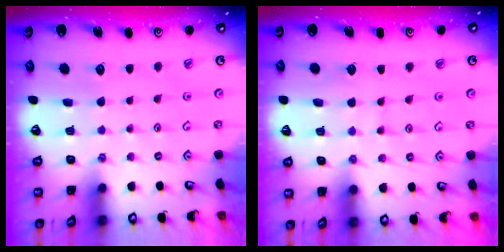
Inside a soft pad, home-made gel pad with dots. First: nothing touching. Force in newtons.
{"total": 5.4, "press": 5.4, "slide": 0.5}